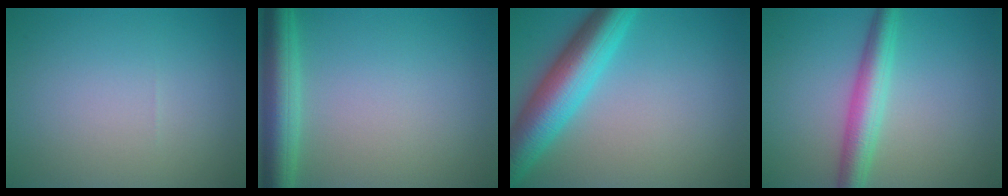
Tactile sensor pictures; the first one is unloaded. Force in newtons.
{"total": 4.9, "press": 4.9, "slide": 0.3}
{"total": 7.7, "press": 7.7, "slide": 0.2}
{"total": 4.2, "press": 4.2, "slide": 0.1}